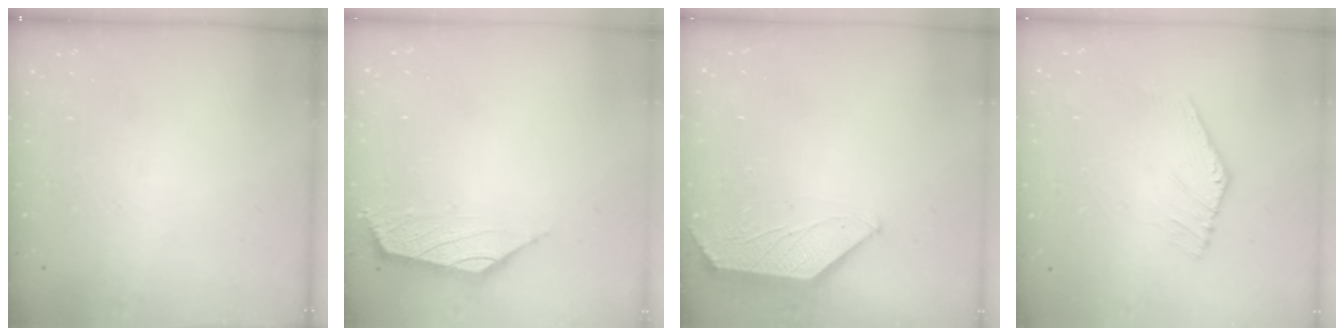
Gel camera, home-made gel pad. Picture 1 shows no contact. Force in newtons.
{"total": 1.7, "press": 1.6, "slide": 0.6}
{"total": 1.1, "press": 1.1, "slide": 0.3}
{"total": 3.4, "press": 3.4, "slide": 0.0}